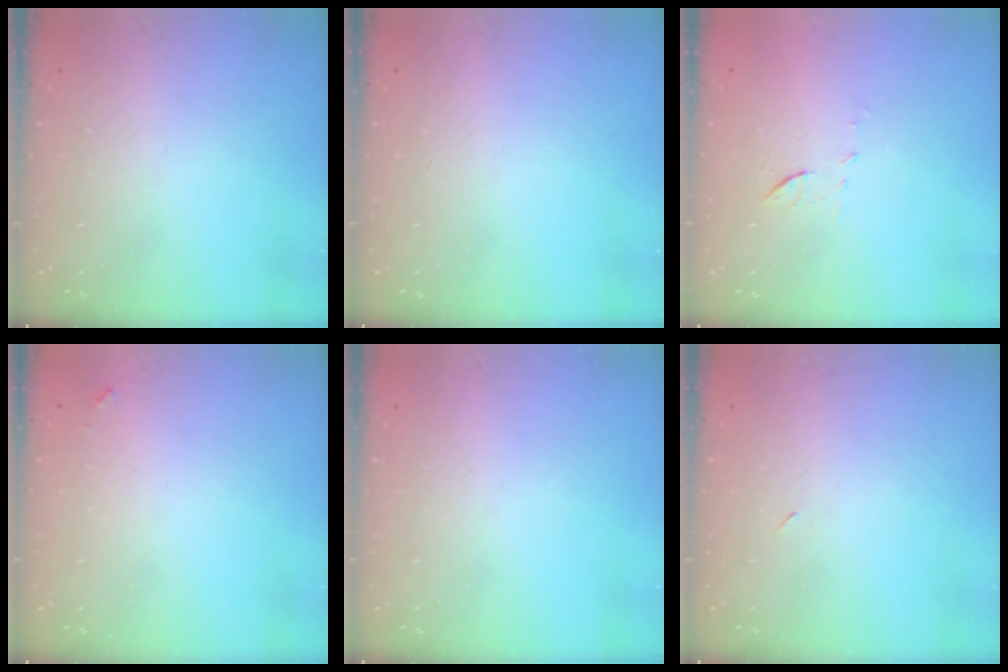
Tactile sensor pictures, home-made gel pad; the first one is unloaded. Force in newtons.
{"total": 0.0}
{"total": 5.7, "press": 5.6, "slide": 1.3}
{"total": 3.5, "press": 3.5, "slide": 0.2}
{"total": 0.0}
{"total": 2.3, "press": 2.0, "slide": 1.2}